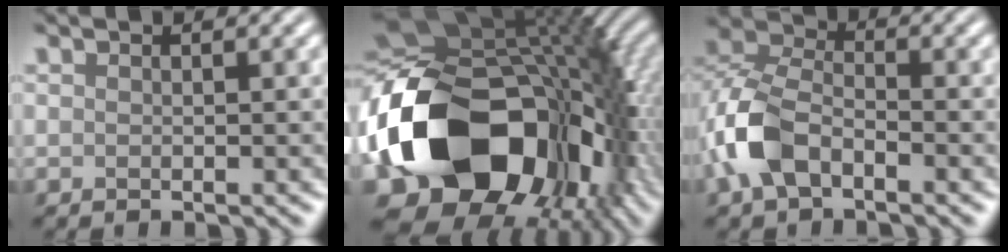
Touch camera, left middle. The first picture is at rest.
{"total": 18.1, "force": [-4.7, 12.3, 12.4], "torque": [-0.248, -0.027, -0.071]}
{"total": 6.1, "force": [-2.6, 3.7, 4.0], "torque": [-0.092, 0.008, -0.064]}